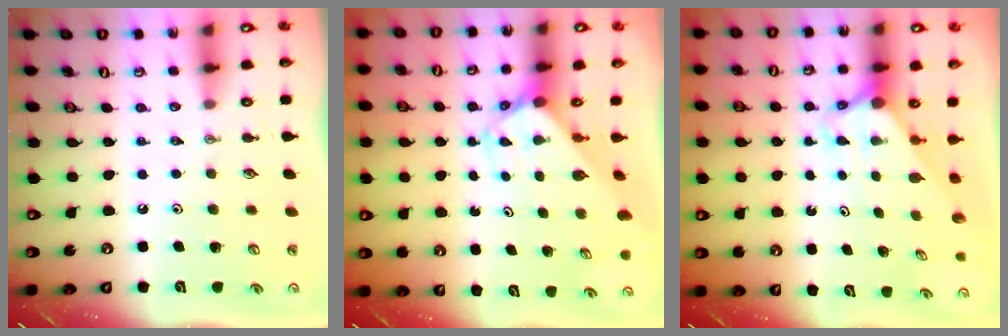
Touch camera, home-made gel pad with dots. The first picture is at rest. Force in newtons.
{"total": 2.5, "press": 2.4, "slide": 0.3}
{"total": 2.7, "press": 2.7, "slide": 0.1}